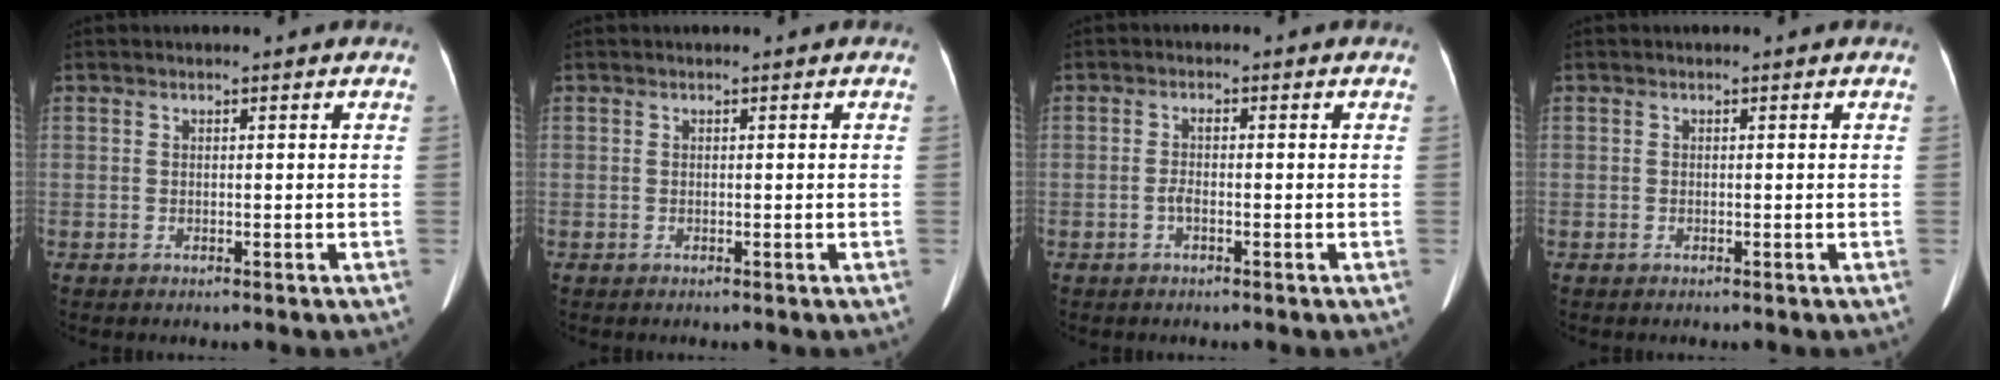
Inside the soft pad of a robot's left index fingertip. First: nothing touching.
{"total": 0.0}
{"total": 1.5, "force": [-0.7, 0.3, 1.2], "torque": [-0.022, 0.000, -0.013]}
{"total": 0.0}